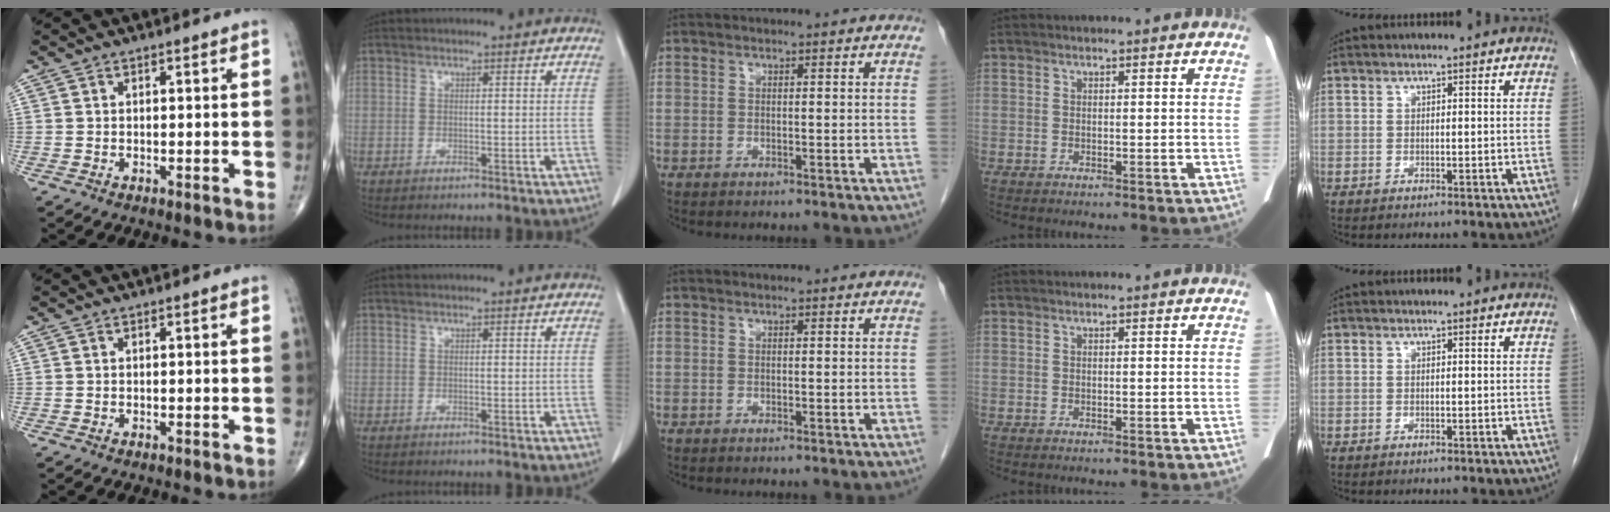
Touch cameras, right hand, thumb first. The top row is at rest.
{}